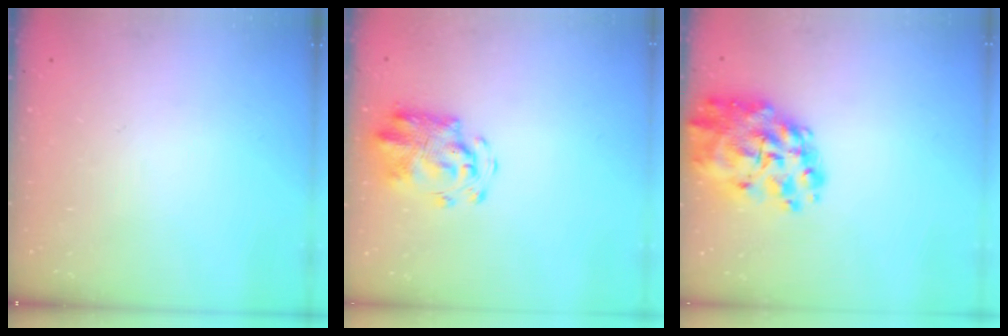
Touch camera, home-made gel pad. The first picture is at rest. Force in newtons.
{"total": 4.7, "press": 4.4, "slide": 1.5}
{"total": 14.9, "press": 14.1, "slide": 4.7}